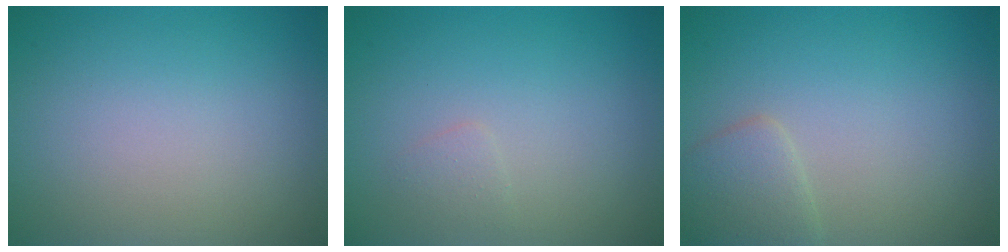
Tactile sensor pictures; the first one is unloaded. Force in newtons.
{"total": 0.8, "press": 0.8, "slide": 0.1}
{"total": 2.2, "press": 2.2, "slide": 0.1}